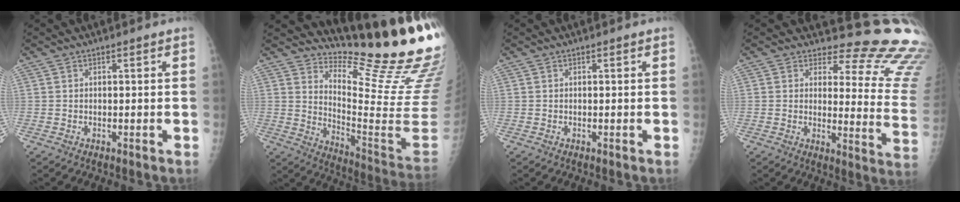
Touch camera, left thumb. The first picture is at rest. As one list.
[{"total": 19.8, "force": [16.6, 0.6, 10.7], "torque": [-0.143, -0.193, 0.239]}, {"total": 0.0}, {"total": 17.9, "force": [16.7, 4.6, 4.4], "torque": [-0.003, -0.178, 0.161]}]